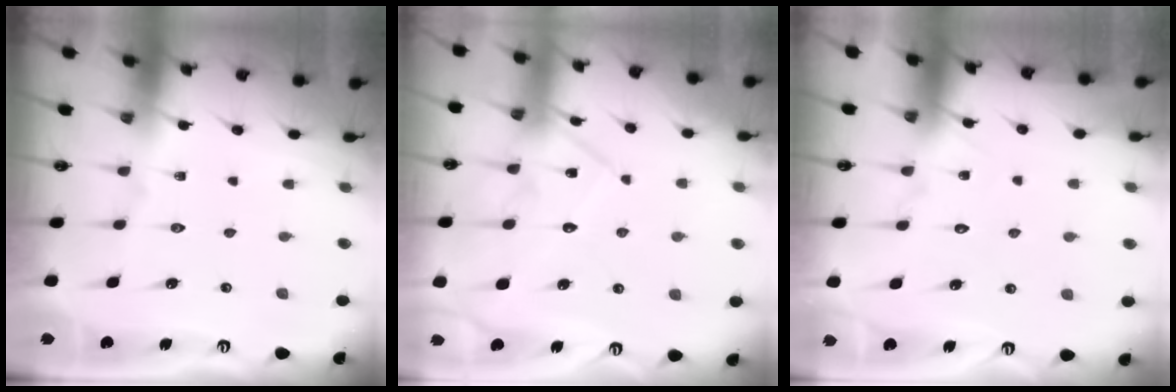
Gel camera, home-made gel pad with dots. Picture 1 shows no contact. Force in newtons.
{"total": 13.0, "press": 12.9, "slide": 1.0}
{"total": 5.7, "press": 5.7, "slide": 0.5}